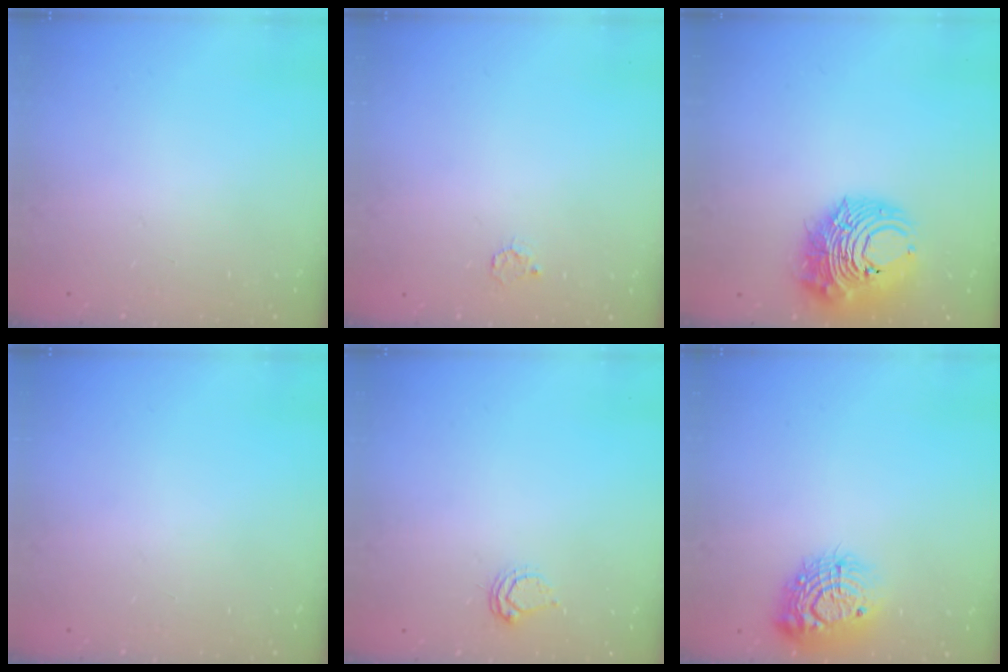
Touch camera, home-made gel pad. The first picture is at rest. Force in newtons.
{"total": 3.6, "press": 3.6, "slide": 0.3}
{"total": 12.9, "press": 12.8, "slide": 1.6}
{"total": 0.0}
{"total": 3.7, "press": 3.7, "slide": 0.5}
{"total": 13.9, "press": 13.9, "slide": 0.9}